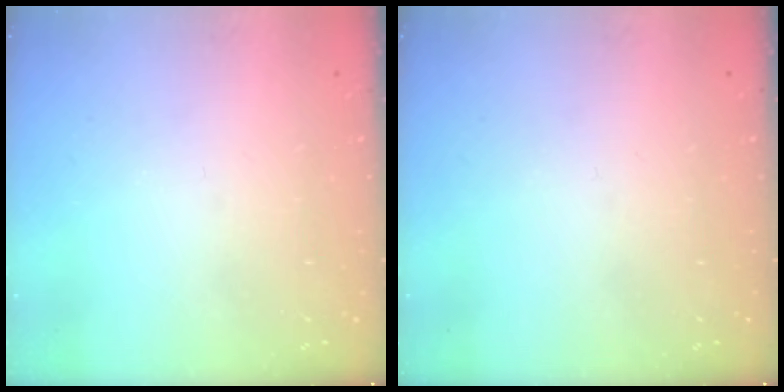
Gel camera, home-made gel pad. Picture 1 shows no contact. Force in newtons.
{"total": 0.0}